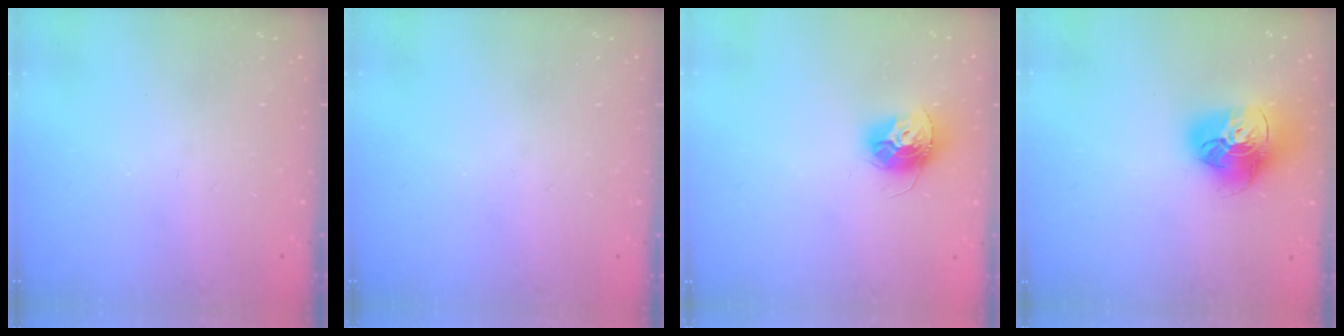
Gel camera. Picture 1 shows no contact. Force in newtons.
{"total": 0.0}
{"total": 11.3, "press": 11.3, "slide": 0.7}
{"total": 18.3, "press": 18.2, "slide": 2.1}